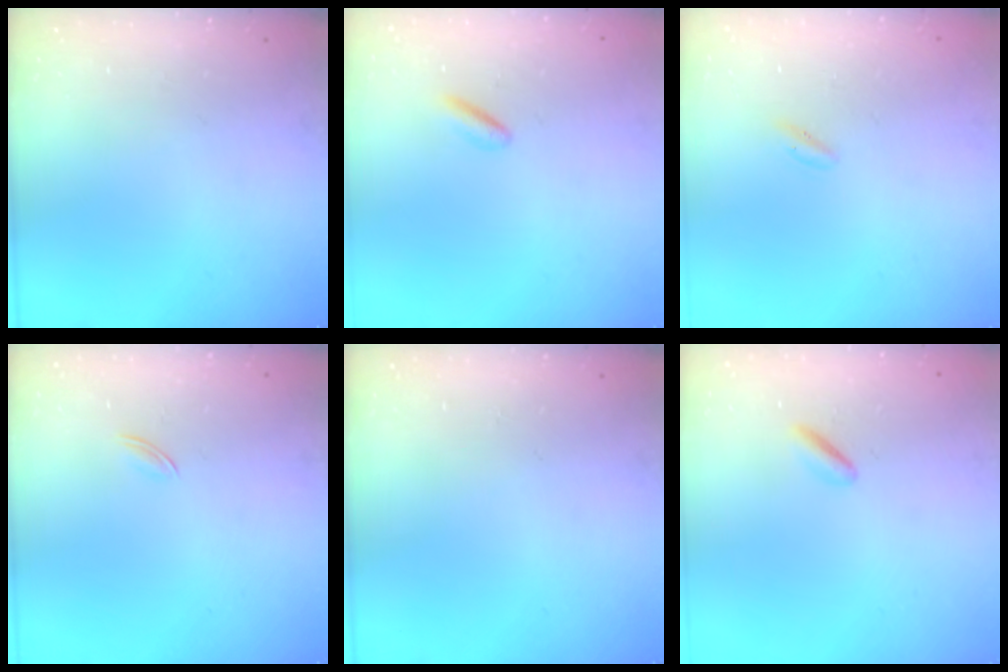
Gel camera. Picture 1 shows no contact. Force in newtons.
{"total": 1.0, "press": 0.8, "slide": 0.6}
{"total": 0.0}
{"total": 1.7, "press": 1.7, "slide": 0.5}
{"total": 0.0}
{"total": 1.3, "press": 1.1, "slide": 0.8}